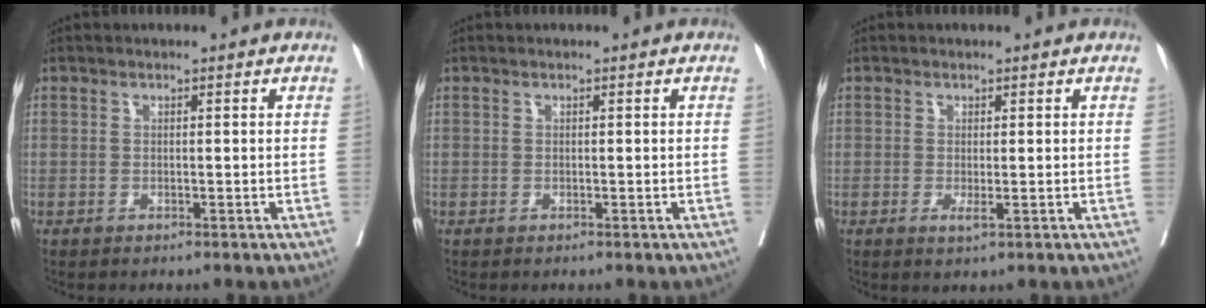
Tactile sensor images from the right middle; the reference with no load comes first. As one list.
[{"total": 0.0}, {"total": 1.3, "force": [-0.3, 0.2, 1.3], "torque": [-0.023, -0.006, -0.001]}]